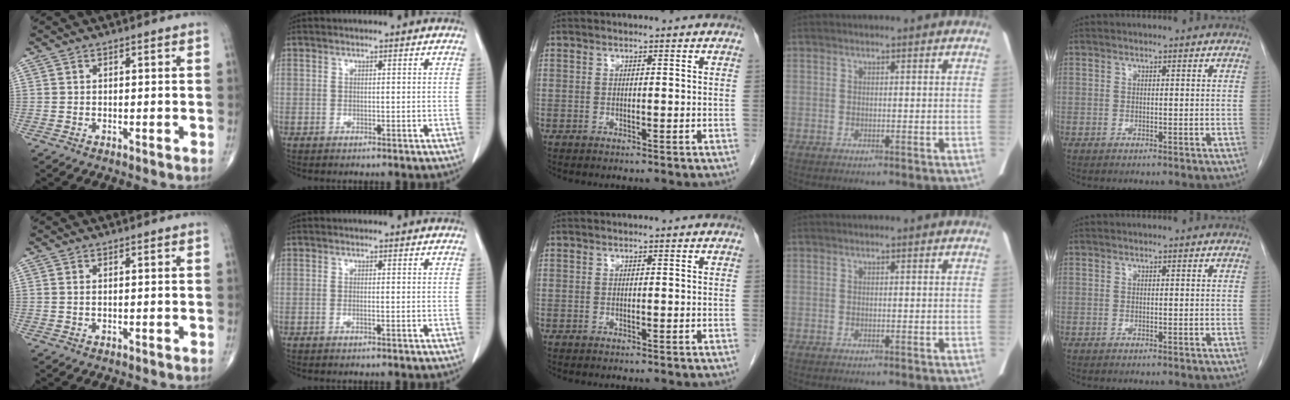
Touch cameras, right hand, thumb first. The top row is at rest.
{"thumb": {"total": 0.5, "force": [0.1, 0.2, 0.4], "torque": [-0.012, 0.004, 0.004]}, "index": {"total": 0.6, "force": [-0.2, 0.0, 0.5], "torque": [-0.012, -0.001, -0.002]}}